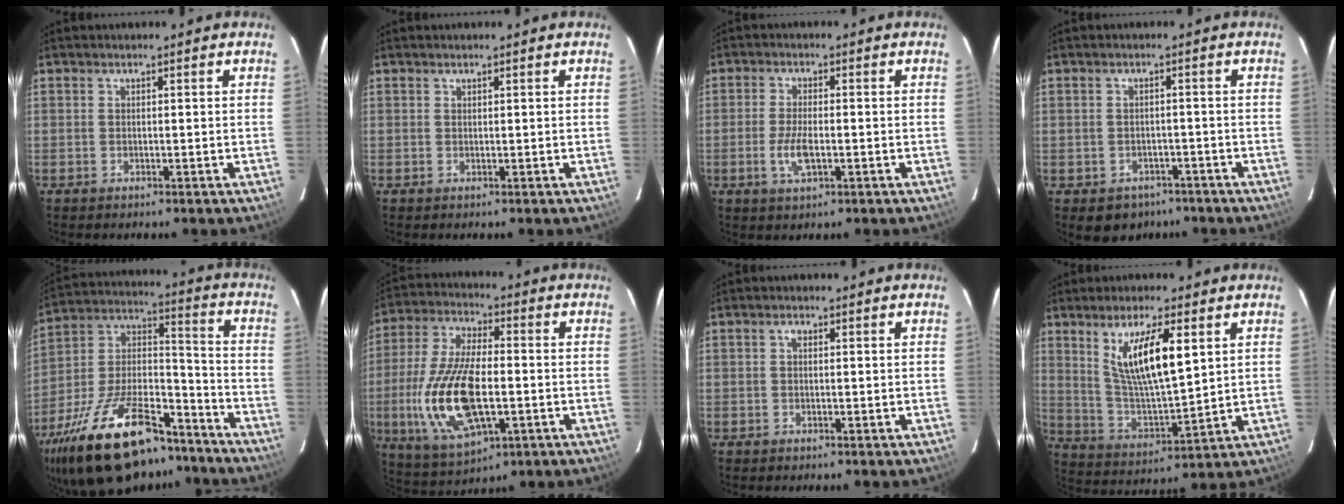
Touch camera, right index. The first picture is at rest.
{"total": 0.0}
{"total": 4.1, "force": [-1.2, 1.4, 3.6], "torque": [-0.078, -0.004, -0.023]}
{"total": 6.0, "force": [-3.6, 4.6, 1.2], "torque": [-0.026, 0.019, -0.038]}
{"total": 29.1, "force": [-20.1, 12.2, 17.1], "torque": [-0.329, 0.006, -0.315]}
{"total": 18.6, "force": [-3.8, 7.9, 16.4], "torque": [-0.352, -0.013, -0.062]}
{"total": 0.8, "force": [0.2, 0.5, 0.5], "torque": [-0.010, 0.005, 0.002]}
{"total": 12.5, "force": [5.1, 2.9, 11.1], "torque": [-0.200, -0.010, 0.109]}